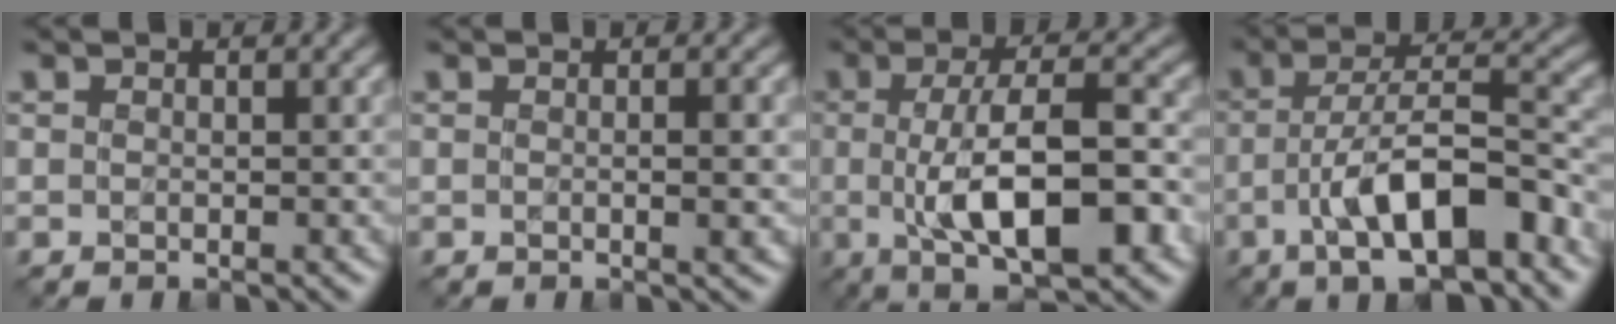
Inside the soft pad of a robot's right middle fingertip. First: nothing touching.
{"total": 1.9, "force": [0.1, 0.4, 1.8], "torque": [-0.022, 0.000, 0.000]}
{"total": 9.1, "force": [-1.2, 3.0, 8.5], "torque": [-0.131, 0.001, -0.019]}
{"total": 9.5, "force": [-4.1, 3.2, 8.0], "torque": [-0.126, 0.016, -0.068]}